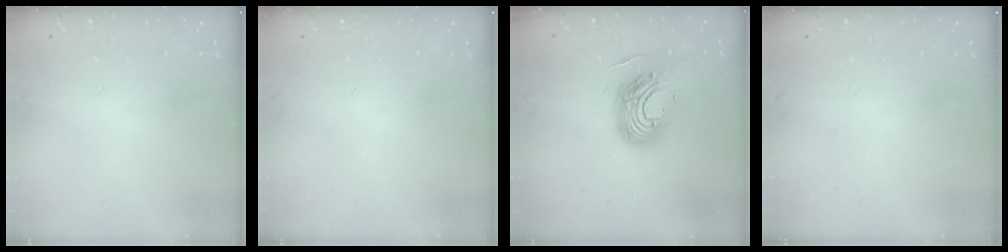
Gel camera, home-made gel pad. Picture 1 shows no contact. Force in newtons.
{"total": 0.0}
{"total": 14.5, "press": 14.5, "slide": 1.5}
{"total": 0.0}